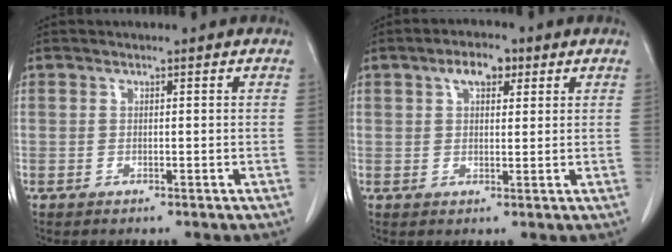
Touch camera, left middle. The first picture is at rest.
{"total": 4.2, "force": [2.2, 2.0, 3.0], "torque": [-0.055, 0.012, 0.036]}